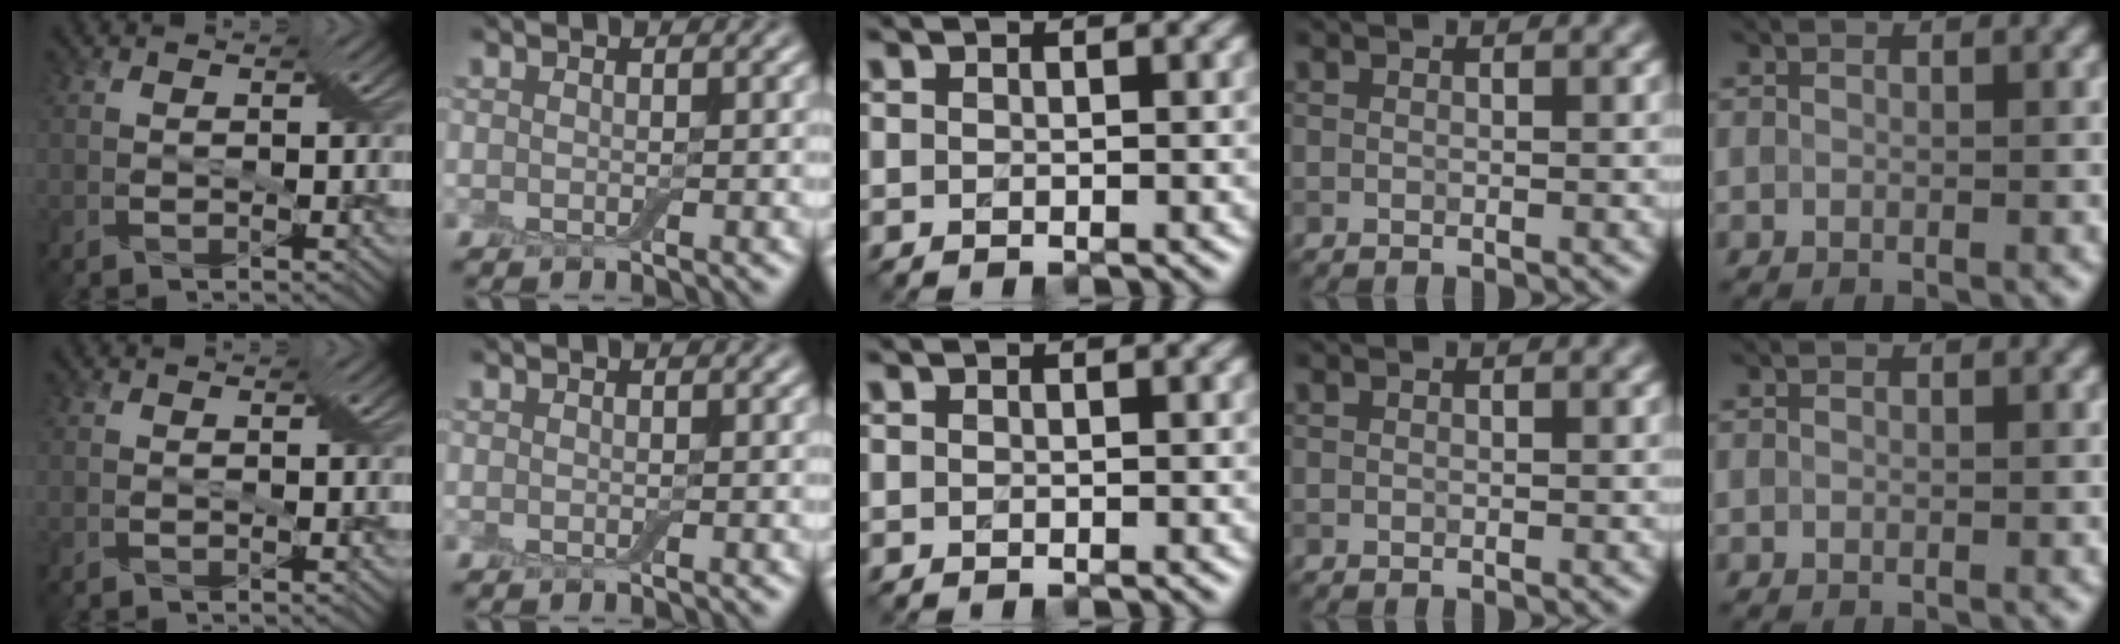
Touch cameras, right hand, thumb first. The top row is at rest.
{}